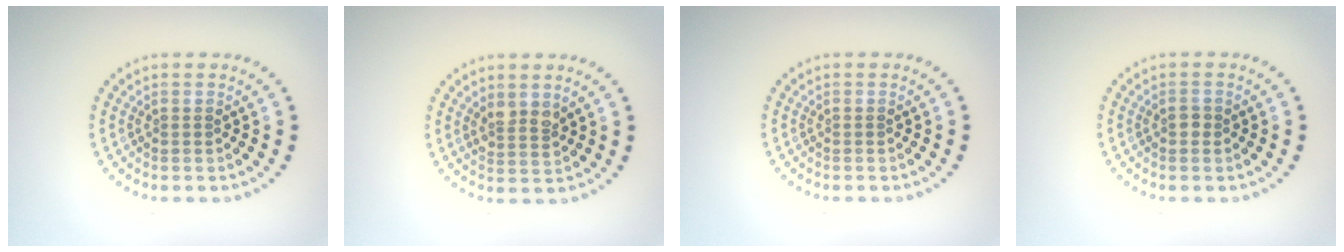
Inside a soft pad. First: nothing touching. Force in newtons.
{"total": 1.8, "press": 1.6, "slide": 0.9}
{"total": 0.0}
{"total": 0.9, "press": 0.9, "slide": 0.2}